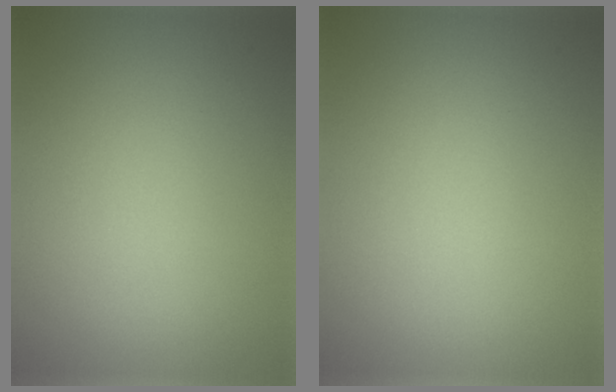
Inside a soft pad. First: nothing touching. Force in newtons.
{"total": 0.0}